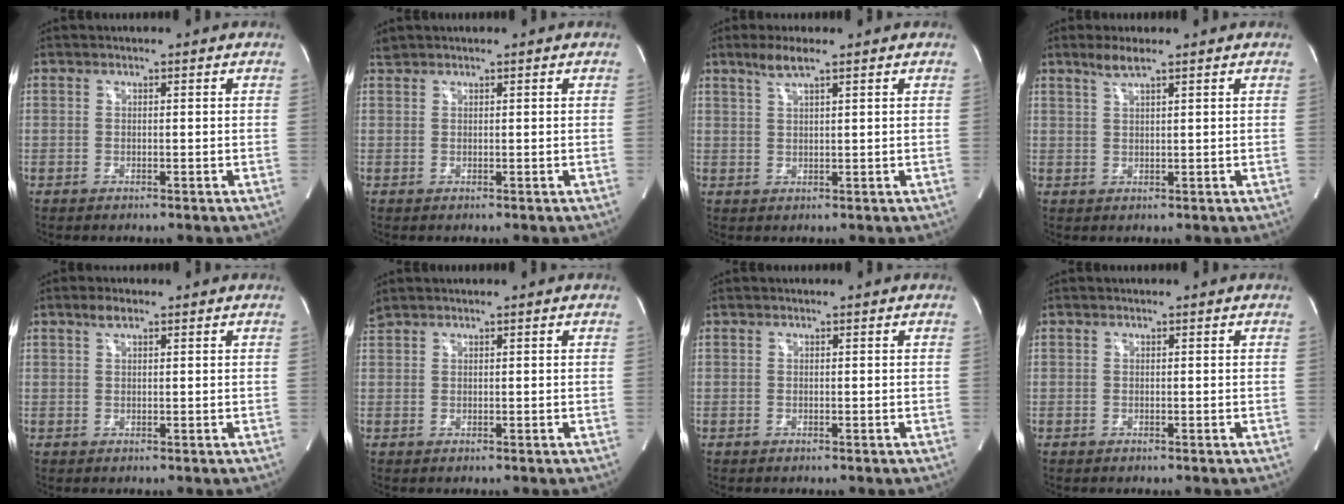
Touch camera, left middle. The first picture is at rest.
{"total": 0.8, "force": [0.8, 0.0, -0.1], "torque": [-0.007, 0.012, 0.023]}
{"total": 3.2, "force": [2.3, 0.0, 2.3], "torque": [-0.055, 0.002, 0.048]}
{"total": 2.6, "force": [2.0, -0.1, 1.7], "torque": [-0.043, 0.001, 0.042]}
{"total": 1.8, "force": [1.2, 0.5, 1.2], "torque": [-0.027, 0.007, 0.023]}
{"total": 1.3, "force": [1.2, 0.0, 0.3], "torque": [-0.017, 0.023, 0.033]}
{"total": 0.0}
{"total": 0.0}